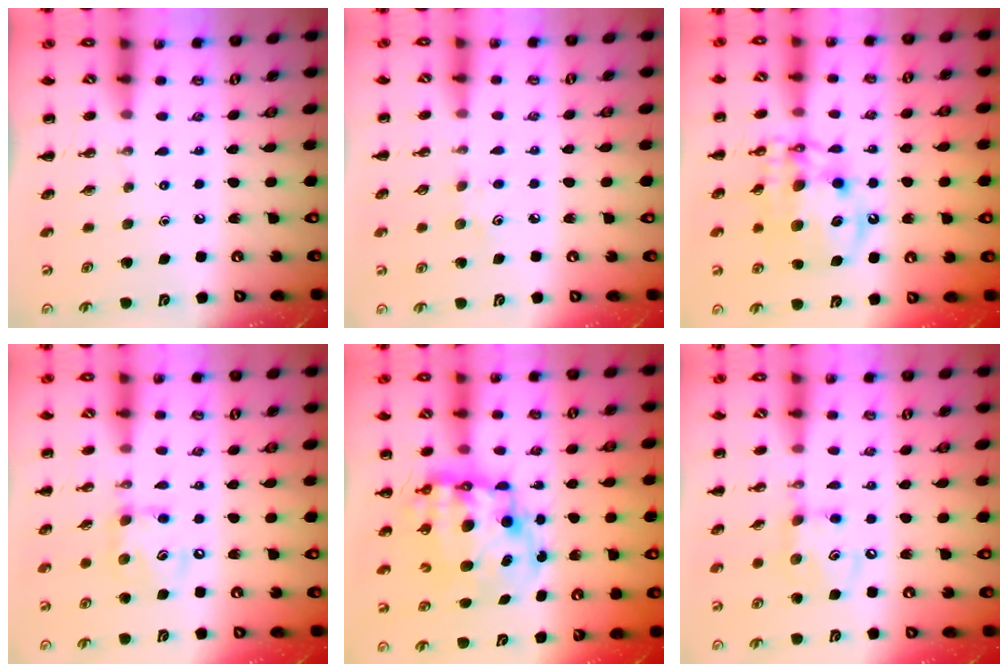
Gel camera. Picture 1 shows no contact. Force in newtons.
{"total": 2.8, "press": 2.6, "slide": 0.8}
{"total": 14.1, "press": 13.7, "slide": 3.3}
{"total": 9.8, "press": 9.8, "slide": 1.2}
{"total": 12.8, "press": 12.4, "slide": 3.2}
{"total": 8.1, "press": 8.0, "slide": 1.2}